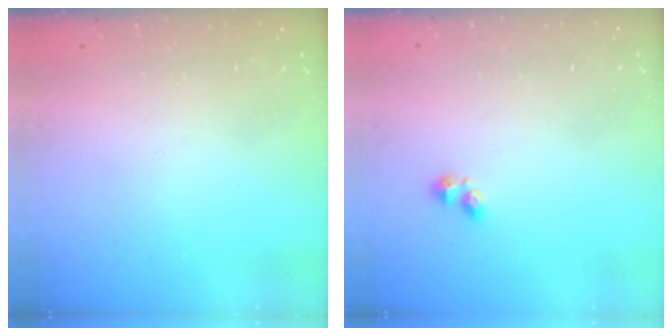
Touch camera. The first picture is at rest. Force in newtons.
{"total": 1.9, "press": 1.8, "slide": 0.5}